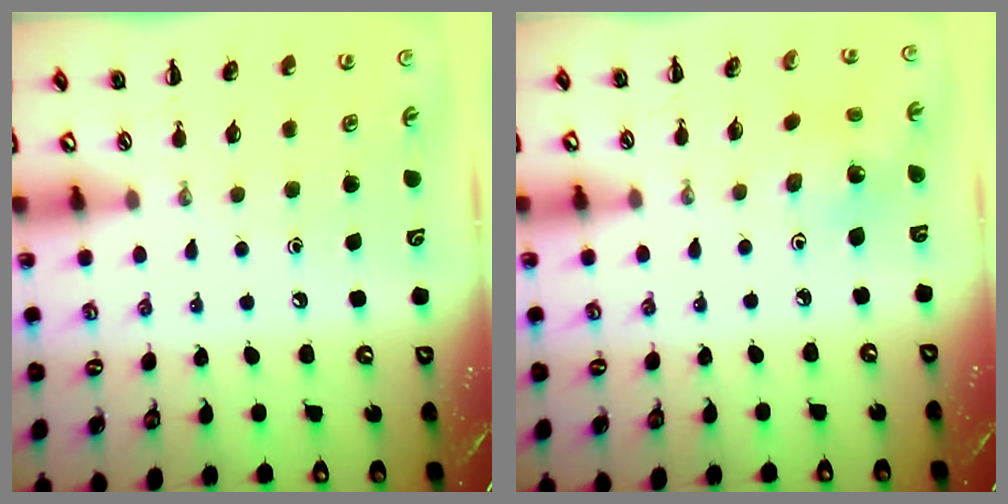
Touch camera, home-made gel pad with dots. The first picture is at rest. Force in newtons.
{"total": 1.8, "press": 1.6, "slide": 0.7}